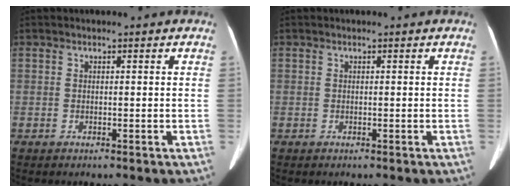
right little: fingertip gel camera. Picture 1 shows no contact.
{"total": 0.0}